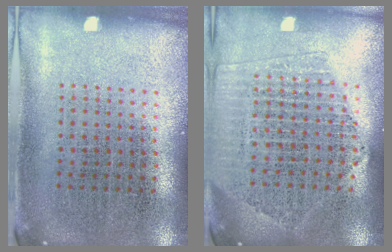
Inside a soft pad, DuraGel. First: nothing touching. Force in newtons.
{"total": 2.0, "press": 1.8, "slide": 0.9}